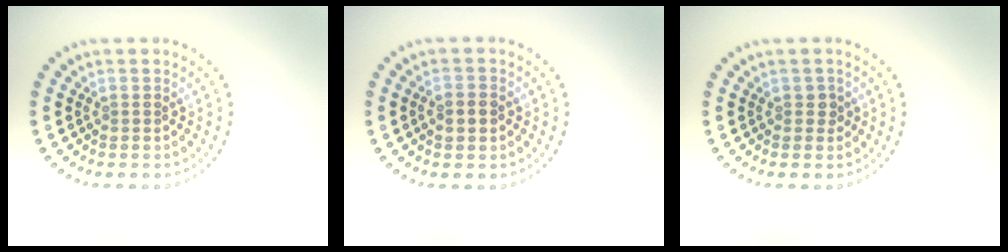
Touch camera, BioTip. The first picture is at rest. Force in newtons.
{"total": 1.6, "press": 1.6, "slide": 0.3}
{"total": 0.8, "press": 0.8, "slide": 0.3}